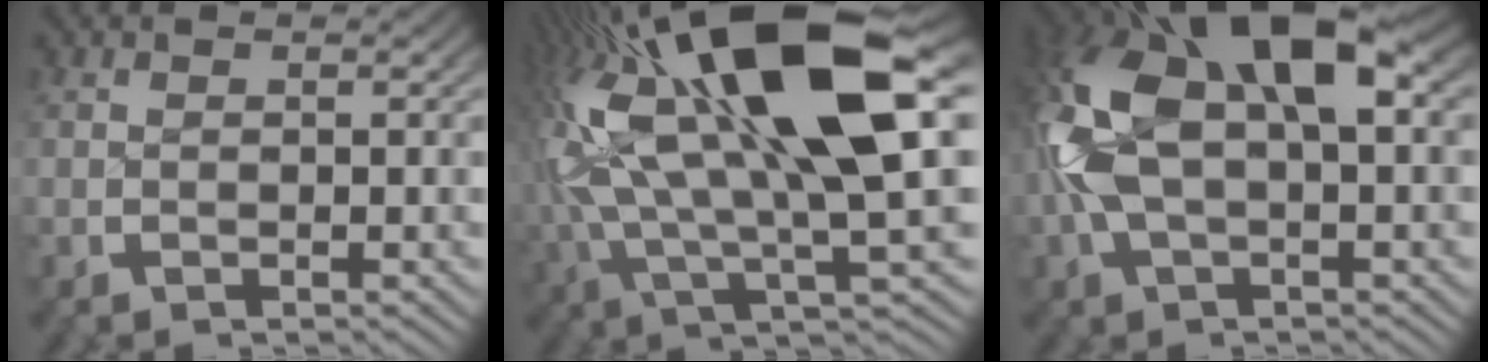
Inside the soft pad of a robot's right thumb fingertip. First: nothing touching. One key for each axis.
{"total": 18.3, "fx": 1.8, "fy": 8.7, "fz": 16.0, "tx": -0.318, "ty": -0.007, "tz": 0.032}
{"total": 13.4, "fx": 1.2, "fy": 8.0, "fz": 10.7, "tx": -0.244, "ty": 0.004, "tz": 0.017}